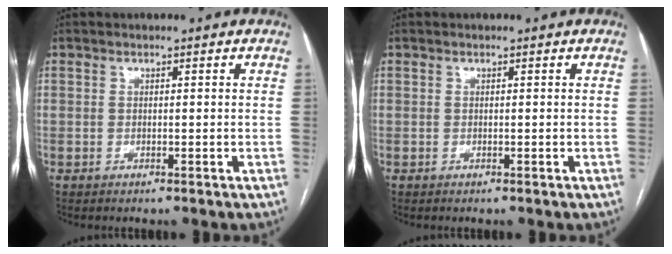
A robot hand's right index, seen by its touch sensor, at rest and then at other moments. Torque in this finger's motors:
{"motor_torque": [0.01, 0.01, 0.00, 0.00]}